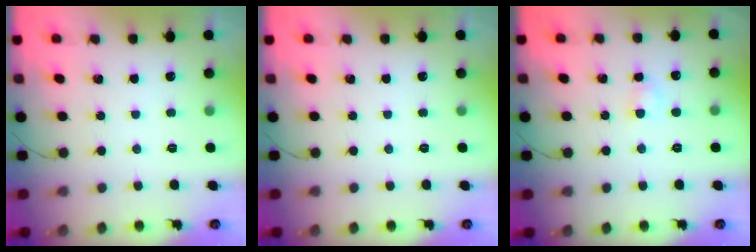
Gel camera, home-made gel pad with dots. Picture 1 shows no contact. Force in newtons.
{"total": 0.0}
{"total": 2.6, "press": 2.3, "slide": 1.1}